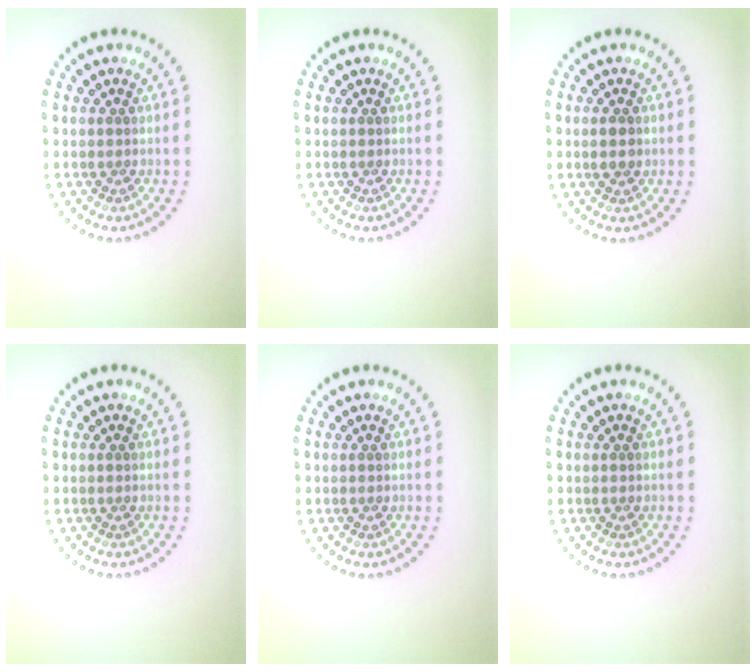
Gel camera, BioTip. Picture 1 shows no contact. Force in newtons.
{"total": 0.0}
{"total": 1.3, "press": 1.3, "slide": 0.1}
{"total": 0.0}
{"total": 0.0}
{"total": 0.0}